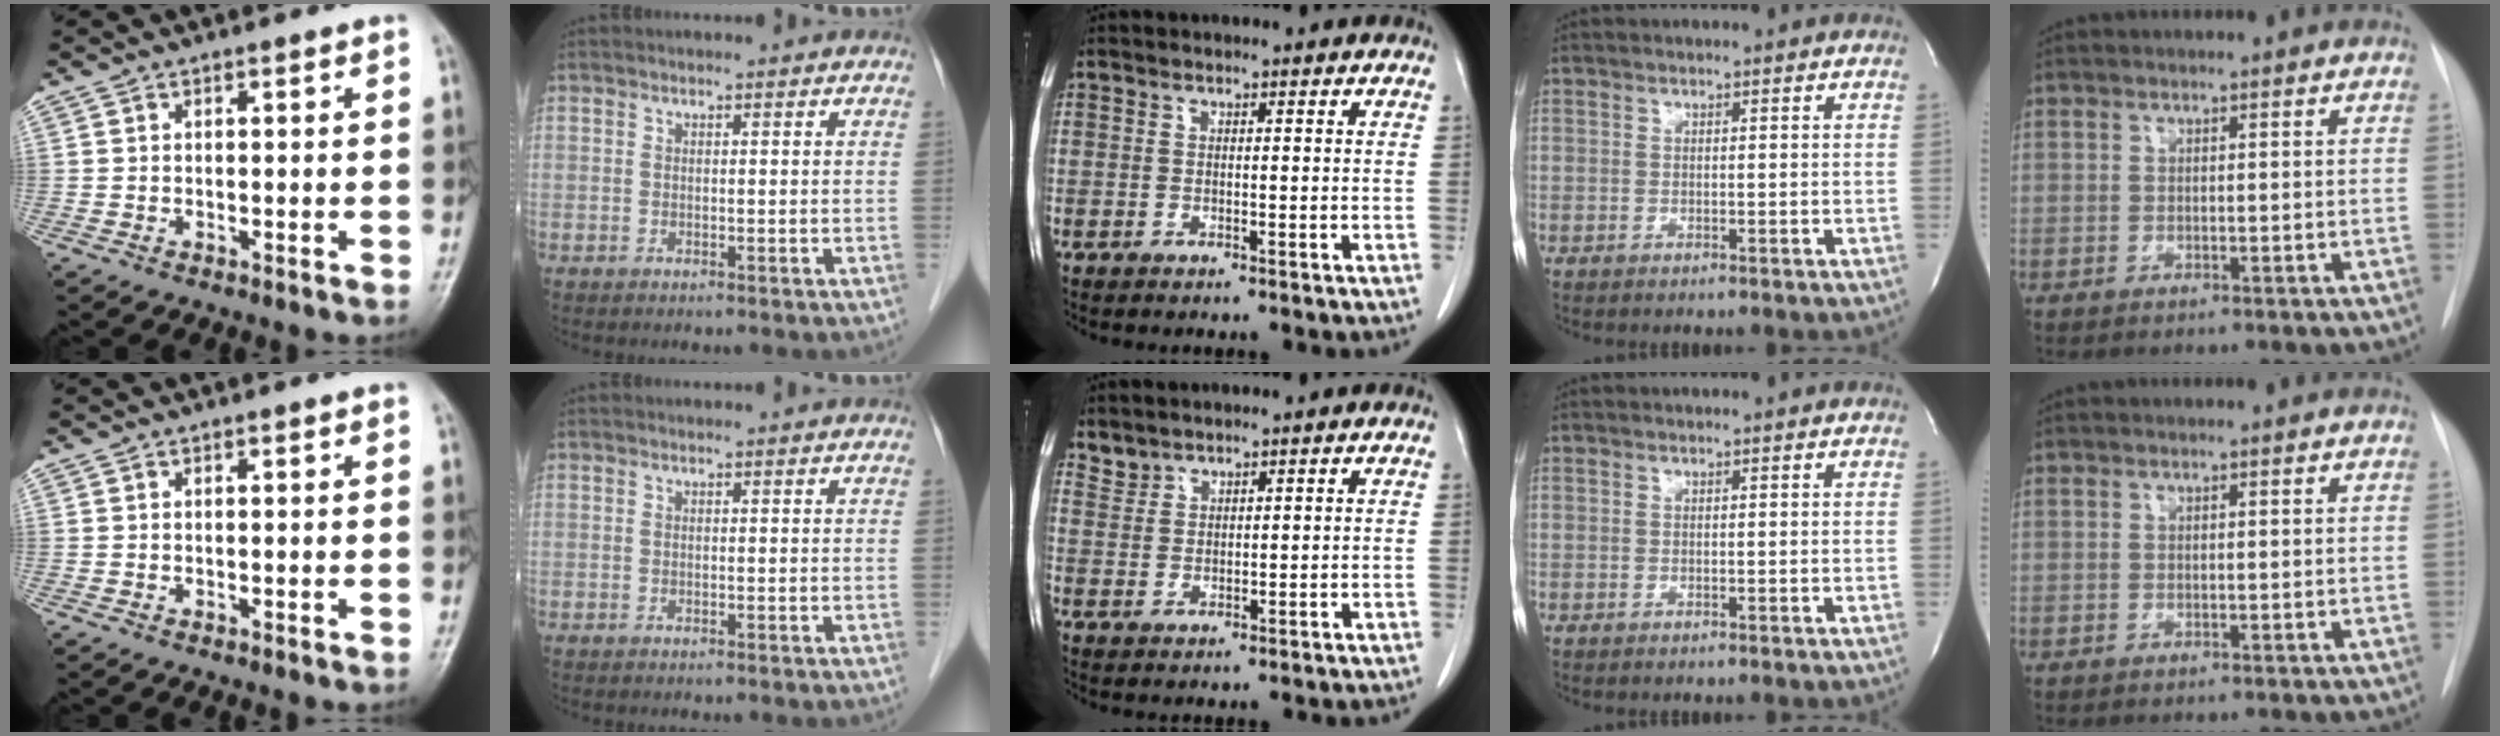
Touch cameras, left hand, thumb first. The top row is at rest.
{"middle": {"total": 2.0, "force": [1.9, 0.6, -0.3], "torque": [0.006, 0.007, 0.040]}}